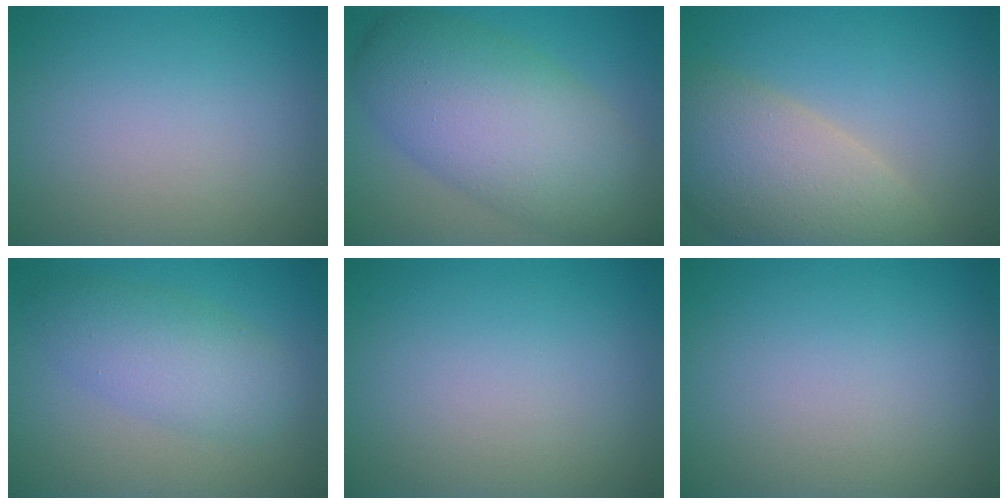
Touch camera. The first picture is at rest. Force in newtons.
{"total": 10.0, "press": 10.0, "slide": 0.4}
{"total": 8.6, "press": 8.5, "slide": 0.8}
{"total": 4.4, "press": 4.4, "slide": 0.1}
{"total": 0.0}
{"total": 0.0}